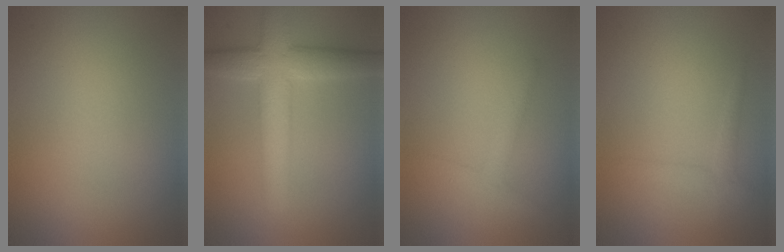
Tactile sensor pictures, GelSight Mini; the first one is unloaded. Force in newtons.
{"total": 6.1, "press": 6.0, "slide": 0.3}
{"total": 1.6, "press": 1.6, "slide": 0.0}
{"total": 1.4, "press": 1.4, "slide": 0.1}